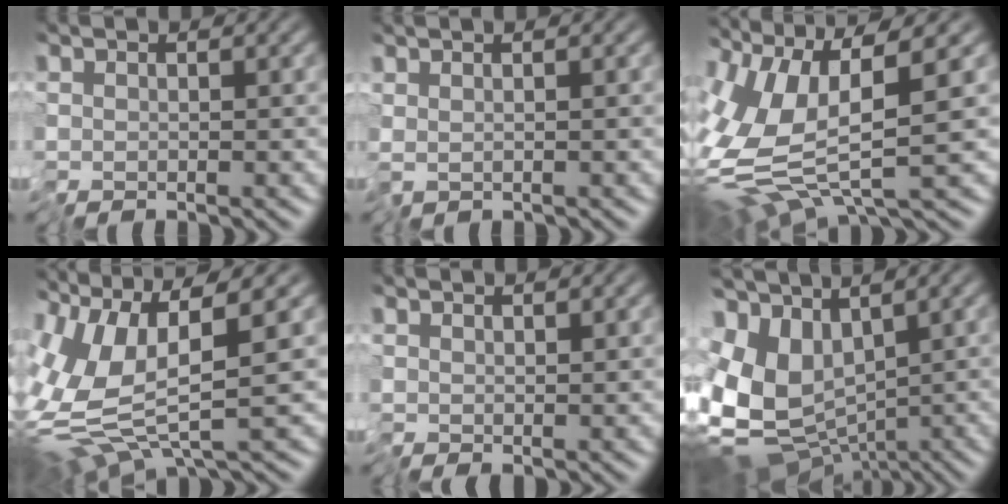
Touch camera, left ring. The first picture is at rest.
{"total": 0.8, "force": [0.6, -0.5, 0.3], "torque": [-0.005, -0.002, 0.016]}
{"total": 9.8, "force": [0.6, 2.2, 9.6], "torque": [-0.219, -0.009, 0.019]}
{"total": 9.4, "force": [1.5, 2.1, 9.1], "torque": [-0.211, -0.004, 0.036]}
{"total": 0.6, "force": [0.5, 0.1, 0.4], "torque": [-0.011, -0.001, 0.010]}
{"total": 10.0, "force": [-0.3, 6.3, 7.8], "torque": [-0.188, -0.009, 0.014]}